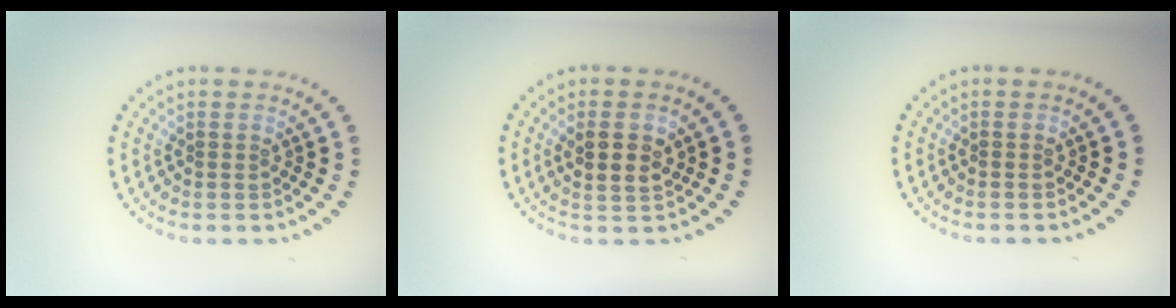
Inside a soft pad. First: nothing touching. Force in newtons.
{"total": 2.8, "press": 2.7, "slide": 0.7}
{"total": 0.0}